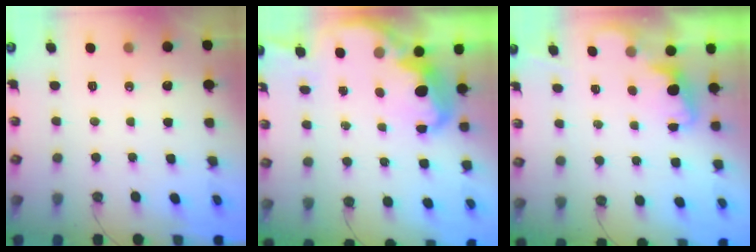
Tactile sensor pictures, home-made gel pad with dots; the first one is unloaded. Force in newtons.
{"total": 7.0, "press": 7.0, "slide": 0.7}
{"total": 2.0, "press": 1.8, "slide": 0.9}